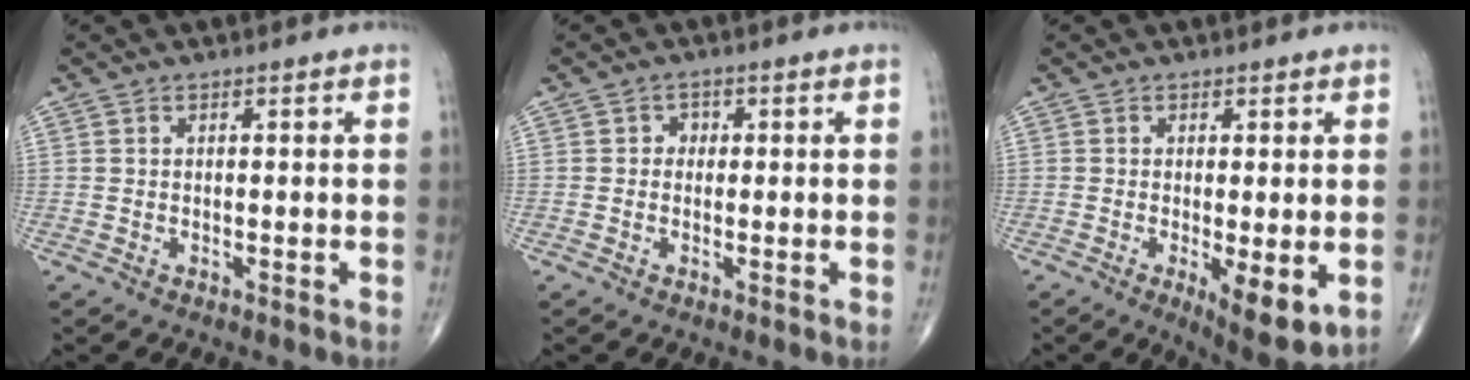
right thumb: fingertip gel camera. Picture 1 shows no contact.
{"total": 1.5, "force": [0.1, 1.4, 0.6], "torque": [0.003, 0.005, -0.006]}
{"total": 7.5, "force": [-1.7, 2.3, 6.9], "torque": [-0.102, -0.022, -0.022]}